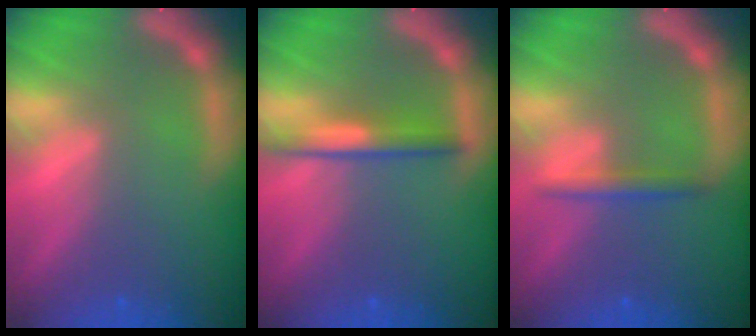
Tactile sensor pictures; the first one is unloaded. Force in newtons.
{"total": 3.0}
{"total": 1.9}